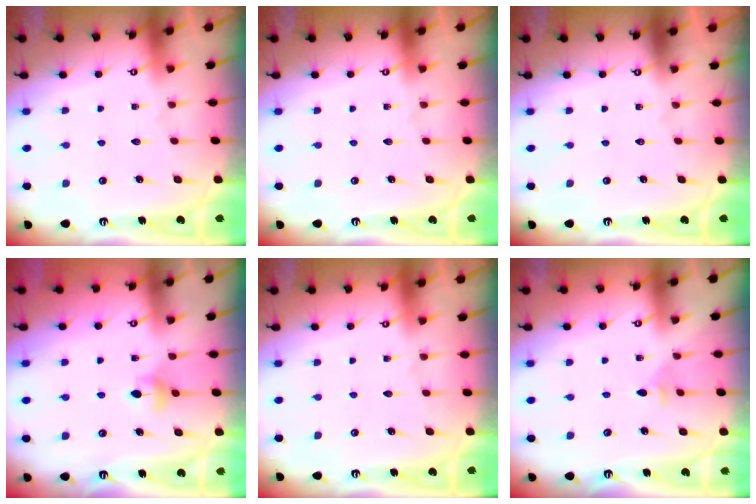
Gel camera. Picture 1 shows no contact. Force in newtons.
{"total": 0.0}
{"total": 0.0}
{"total": 4.8, "press": 4.8, "slide": 0.7}
{"total": 0.0}
{"total": 2.9, "press": 2.8, "slide": 0.8}